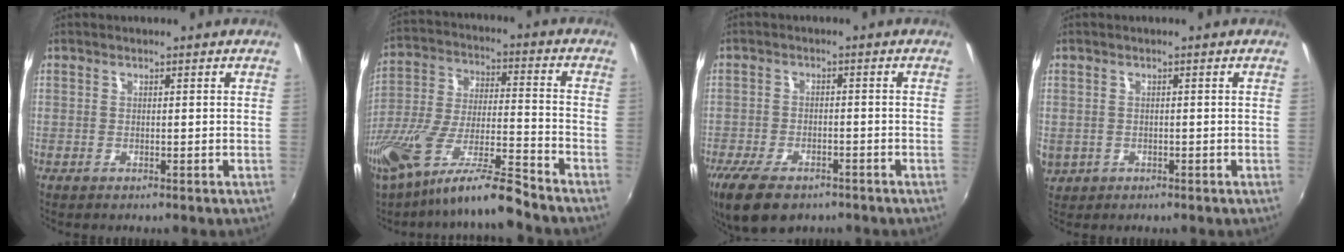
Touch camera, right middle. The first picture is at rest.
{"total": 14.9, "force": [-11.9, 0.5, 9.0], "torque": [-0.178, -0.020, -0.219]}
{"total": 10.3, "force": [-7.2, 4.6, 5.8], "torque": [-0.142, -0.028, -0.127]}
{"total": 4.4, "force": [-0.5, 3.8, 2.0], "torque": [-0.046, -0.002, 0.001]}